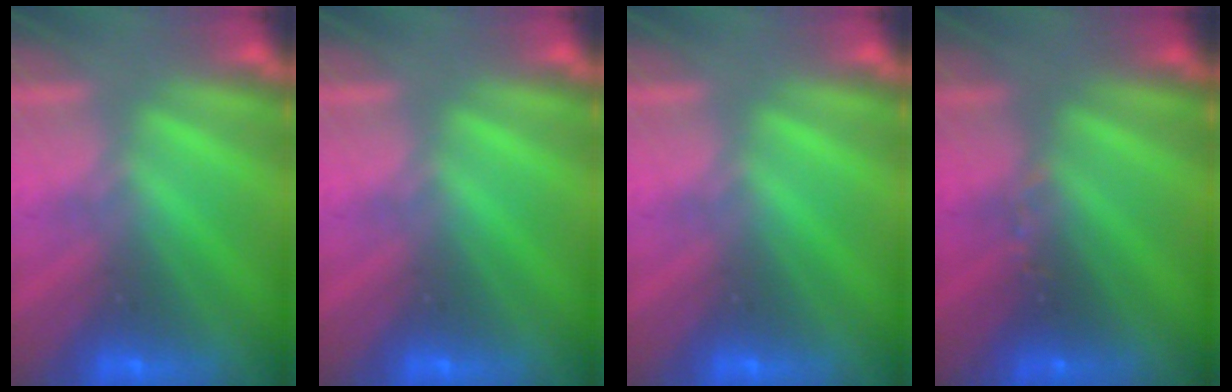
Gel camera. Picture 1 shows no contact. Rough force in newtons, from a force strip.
{"total": 0.0}
{"total": 0.0}
{"total": 2.4}